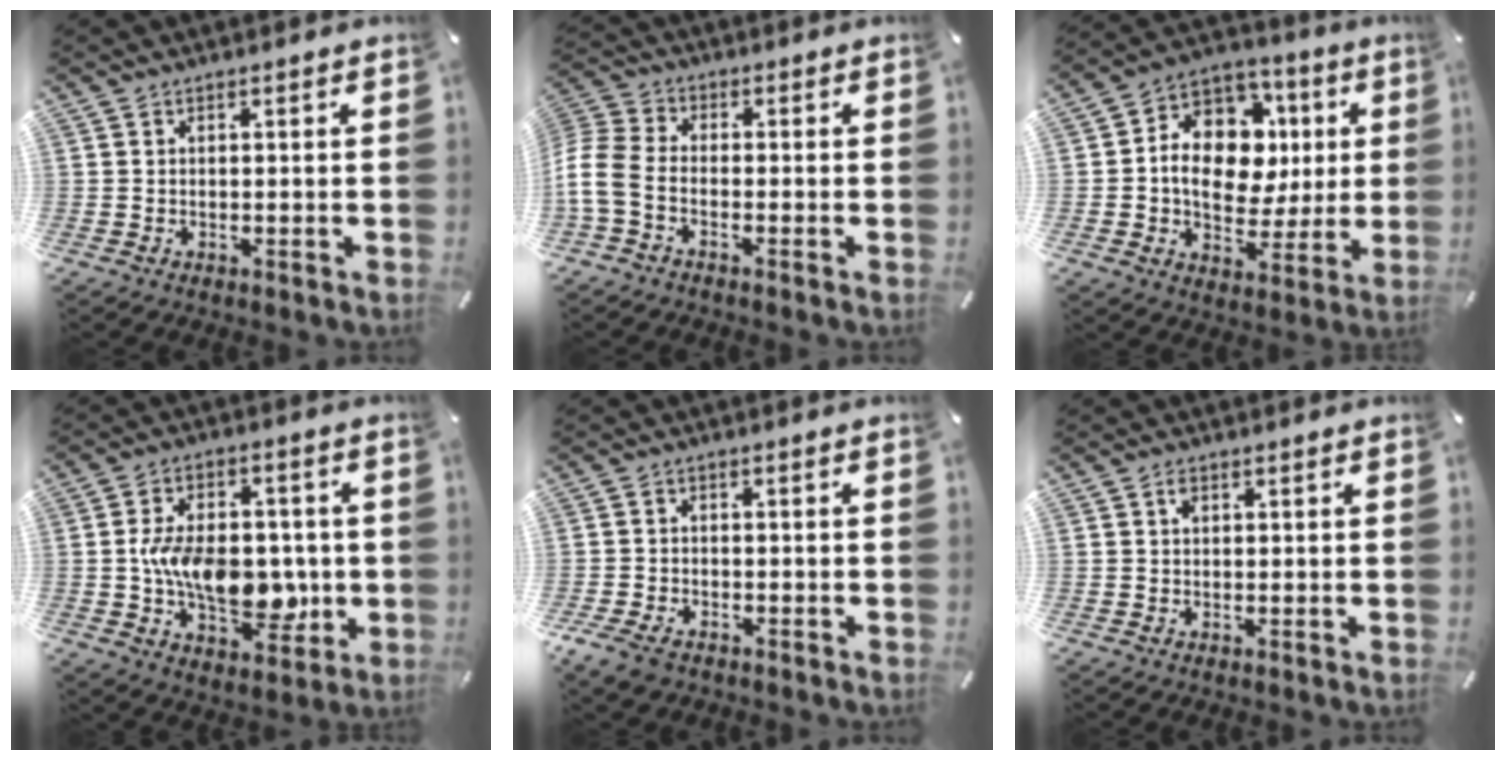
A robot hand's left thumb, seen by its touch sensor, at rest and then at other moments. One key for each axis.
{"total": 7.8, "fx": -3.5, "fy": 4.8, "fz": 5.1, "tx": -0.122, "ty": 0.005, "tz": -0.066}
{"total": 14.0, "fx": 0.5, "fy": 11.4, "fz": 8.1, "tx": -0.131, "ty": 0.002, "tz": 0.017}
{"total": 15.3, "fx": -1.4, "fy": 9.7, "fz": 11.8, "tx": -0.190, "ty": 0.006, "tz": -0.021}
{"total": 3.9, "fx": -2.6, "fy": 2.3, "fz": 1.7, "tx": -0.053, "ty": 0.007, "tz": -0.056}
{"total": 1.1, "fx": 0.3, "fy": 0.7, "fz": 0.7, "tx": -0.017, "ty": 0.005, "tz": 0.005}